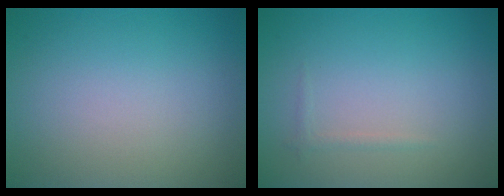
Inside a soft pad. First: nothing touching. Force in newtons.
{"total": 0.6, "press": 0.6, "slide": 0.0}